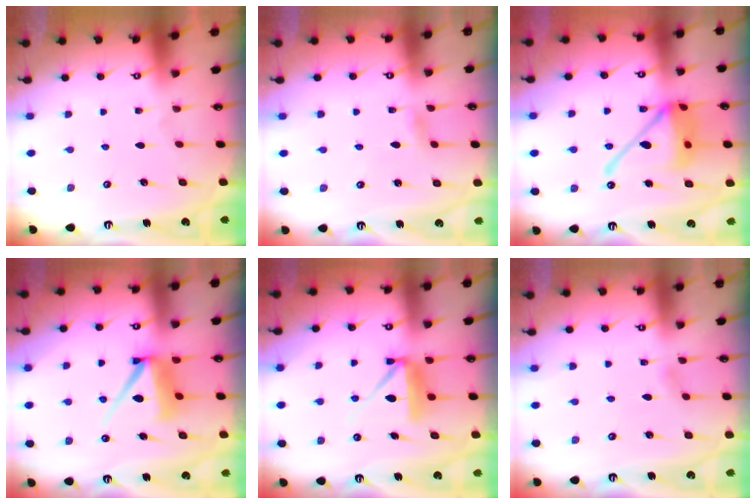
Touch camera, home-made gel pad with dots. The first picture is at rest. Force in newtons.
{"total": 3.1, "press": 3.1, "slide": 0.3}
{"total": 16.2, "press": 16.1, "slide": 2.2}
{"total": 9.4, "press": 9.4, "slide": 1.1}
{"total": 9.0, "press": 9.0, "slide": 0.6}
{"total": 4.2, "press": 4.2, "slide": 0.5}